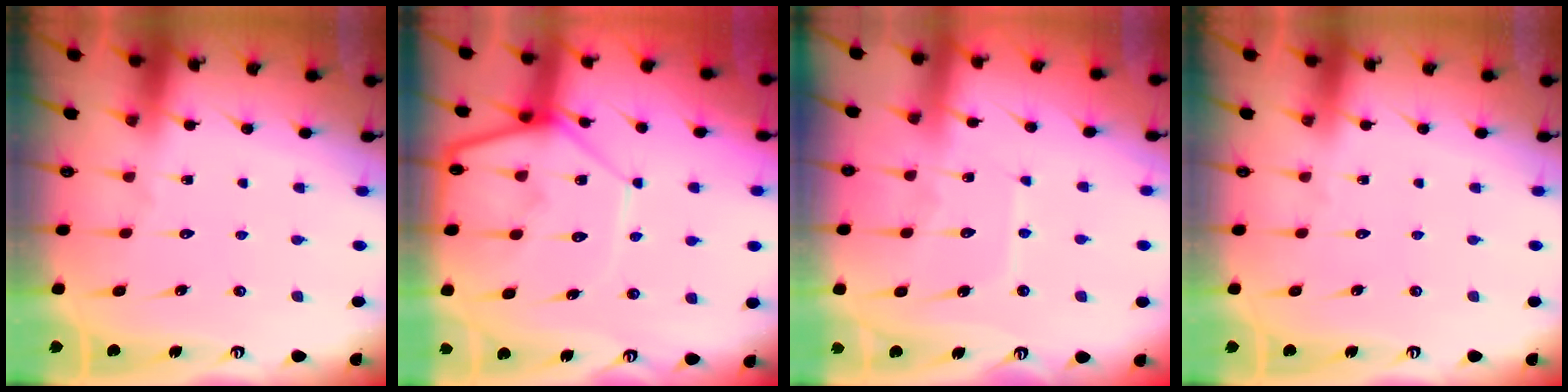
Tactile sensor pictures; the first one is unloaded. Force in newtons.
{"total": 11.8, "press": 11.7, "slide": 1.1}
{"total": 7.8, "press": 7.8, "slide": 0.7}
{"total": 0.0}